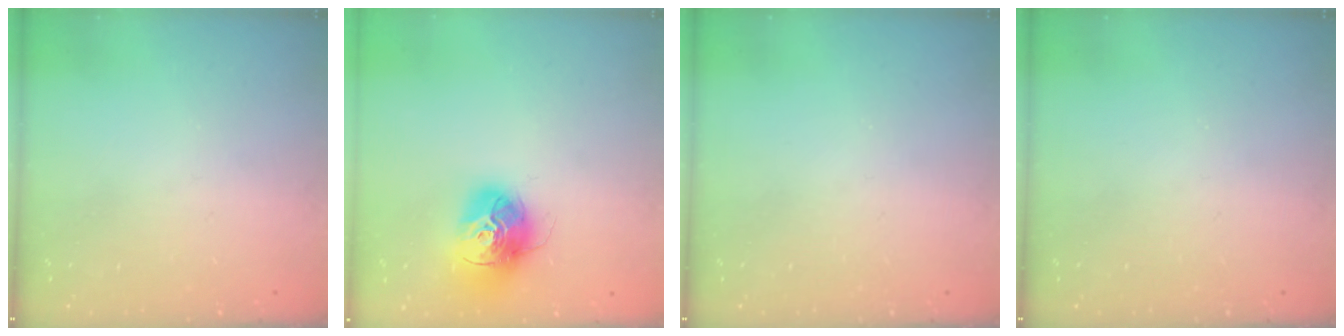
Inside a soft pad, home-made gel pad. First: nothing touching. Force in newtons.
{"total": 15.7, "press": 15.6, "slide": 1.6}
{"total": 0.0}
{"total": 0.0}